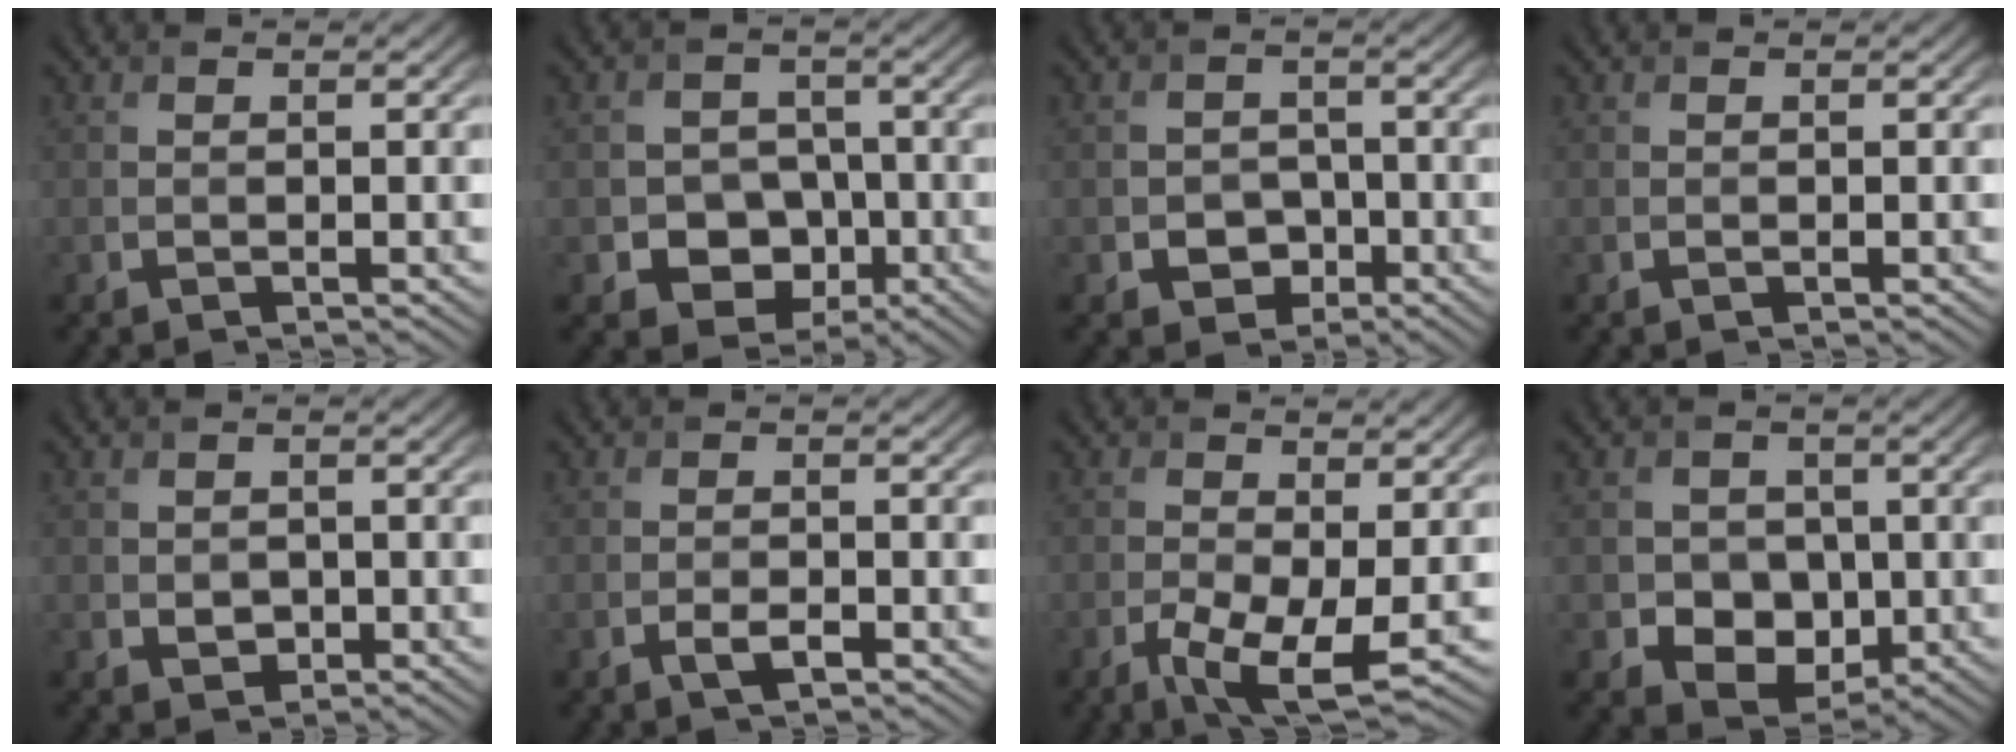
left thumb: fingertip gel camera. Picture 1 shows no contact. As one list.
[{"total": 6.9, "force": [-2.4, 5.7, 2.9], "torque": [-0.043, -0.007, -0.064]}, {"total": 3.4, "force": [-1.5, 2.8, 1.3], "torque": [-0.021, -0.002, -0.029]}, {"total": 0.0}, {"total": 1.5, "force": [-0.3, 1.3, 0.7], "torque": [-0.016, -0.009, -0.004]}, {"total": 1.8, "force": [-1.1, 0.6, 1.4], "torque": [-0.026, -0.002, -0.019]}, {"total": 6.8, "force": [-2.5, 2.5, 5.7], "torque": [-0.121, -0.015, -0.044]}, {"total": 6.3, "force": [-1.2, 5.4, 3.0], "torque": [-0.047, -0.008, -0.041]}]